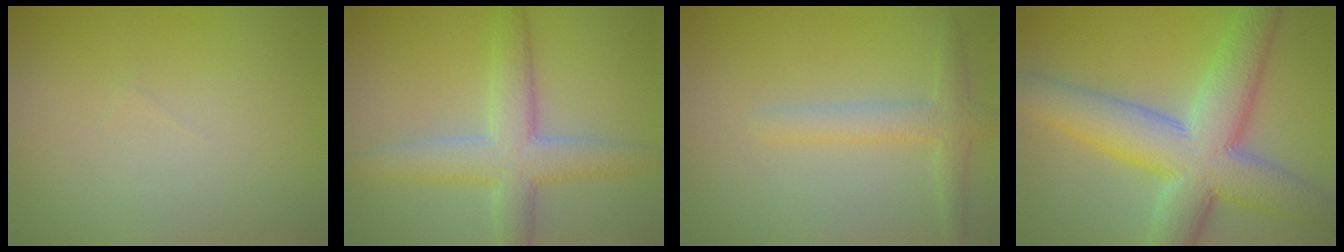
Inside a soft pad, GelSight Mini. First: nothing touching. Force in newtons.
{"total": 5.6, "press": 5.6, "slide": 0.2}
{"total": 2.5, "press": 2.5, "slide": 0.1}
{"total": 10.4, "press": 10.4, "slide": 0.5}